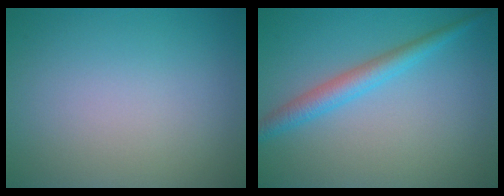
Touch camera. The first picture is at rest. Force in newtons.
{"total": 2.9, "press": 2.9, "slide": 0.2}